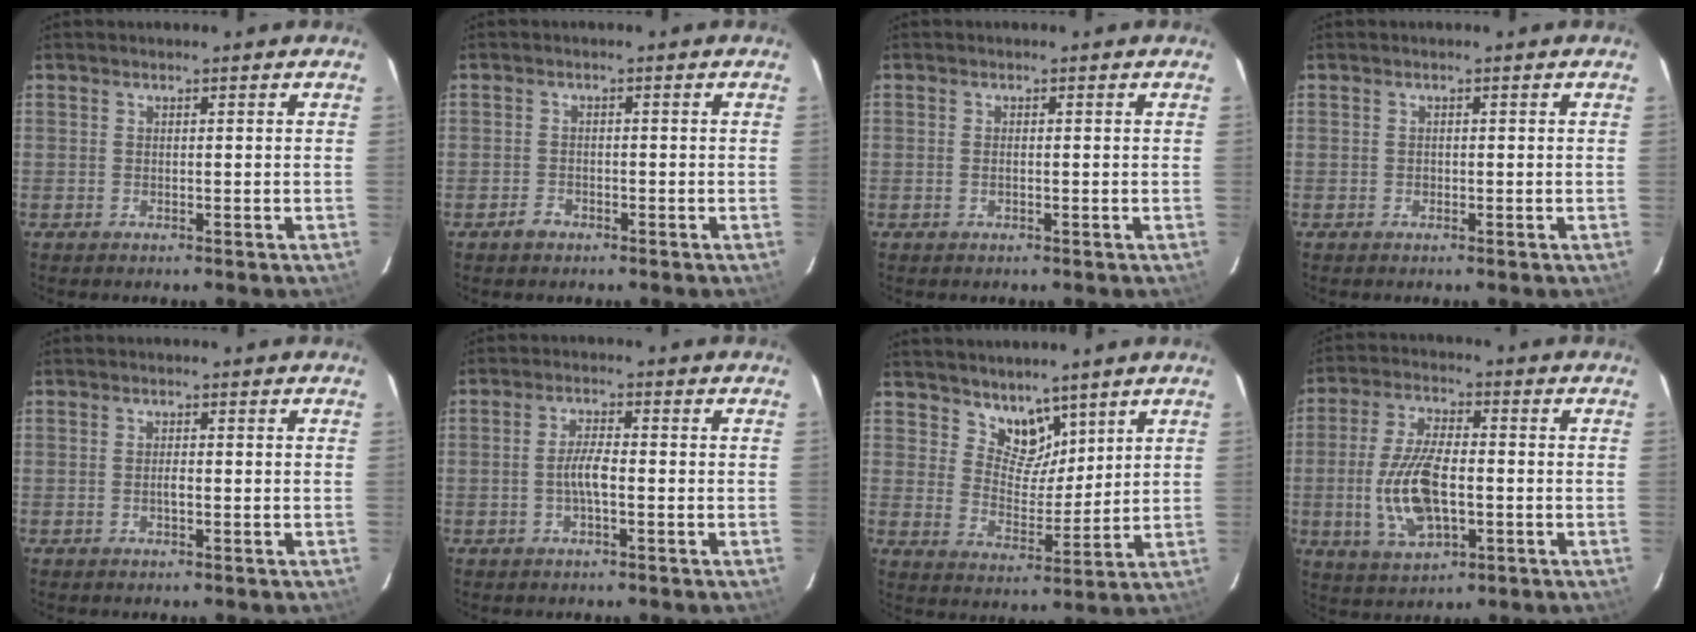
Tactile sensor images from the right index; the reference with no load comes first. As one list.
[{"total": 2.2, "force": [-1.4, 1.6, 0.4], "torque": [-0.009, 0.004, -0.024]}, {"total": 0.7, "force": [-0.2, 0.4, 0.6], "torque": [-0.013, -0.001, -0.003]}, {"total": 0.5, "force": [-0.2, 0.5, 0.0], "torque": [0.003, -0.002, -0.002]}, {"total": 1.2, "force": [-0.4, 0.4, 1.1], "torque": [-0.020, 0.000, -0.007]}, {"total": 3.9, "force": [-1.1, 0.8, 3.7], "torque": [-0.075, 0.005, -0.020]}, {"total": 6.9, "force": [5.3, 3.9, 2.3], "torque": [-0.025, -0.010, 0.096]}, {"total": 12.5, "force": [-2.4, 5.7, 10.9], "torque": [-0.226, -0.005, -0.038]}]